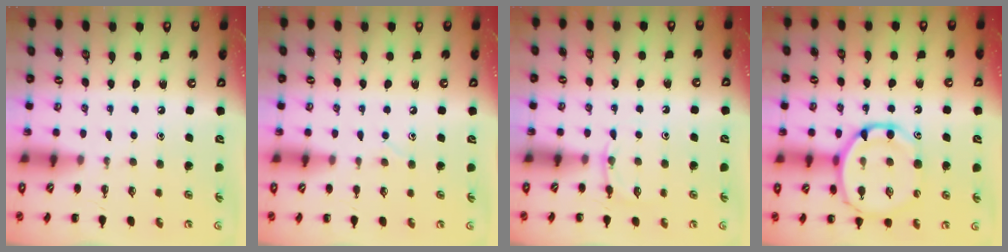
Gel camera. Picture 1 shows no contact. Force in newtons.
{"total": 3.9, "press": 3.8, "slide": 1.1}
{"total": 4.2, "press": 4.0, "slide": 1.3}
{"total": 14.3, "press": 13.9, "slide": 3.3}